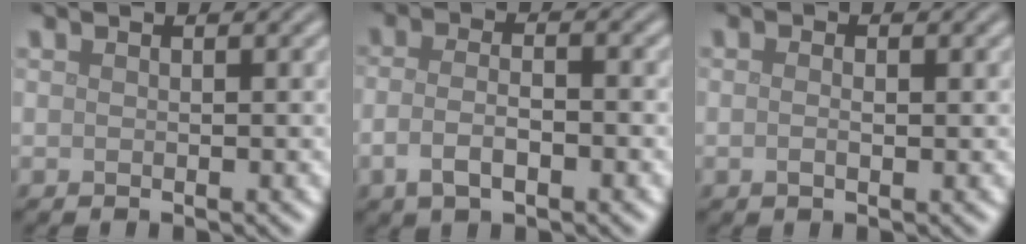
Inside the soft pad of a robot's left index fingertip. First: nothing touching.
{"total": 3.5, "force": [-1.2, 1.4, 2.9], "torque": [-0.062, -0.002, -0.027]}
{"total": 1.2, "force": [0.0, 0.5, 1.1], "torque": [-0.016, -0.007, -0.005]}